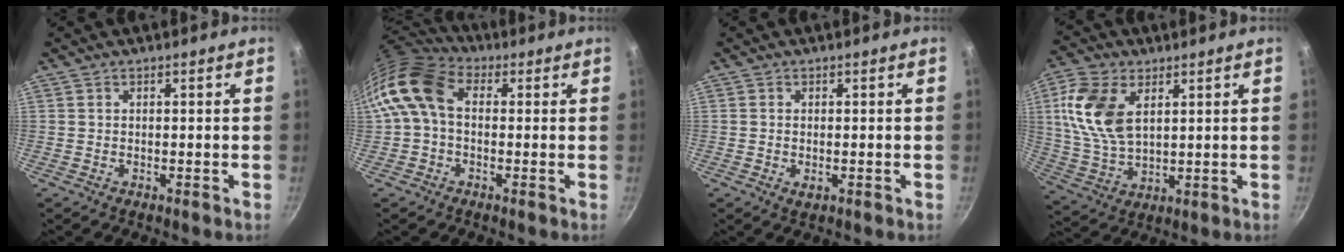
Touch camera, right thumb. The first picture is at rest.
{"total": 11.7, "force": [0.7, 8.2, 8.2], "torque": [-0.152, 0.030, -0.007]}
{"total": 1.6, "force": [-0.3, 0.9, 1.3], "torque": [-0.024, -0.003, -0.004]}
{"total": 13.6, "force": [4.2, 8.0, 10.1], "torque": [-0.195, -0.009, 0.087]}